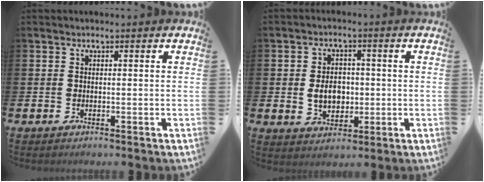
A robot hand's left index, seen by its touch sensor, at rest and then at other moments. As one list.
[{"total": 4.8, "force": [-0.2, 3.8, 2.9], "torque": [-0.044, 0.005, -0.012]}]